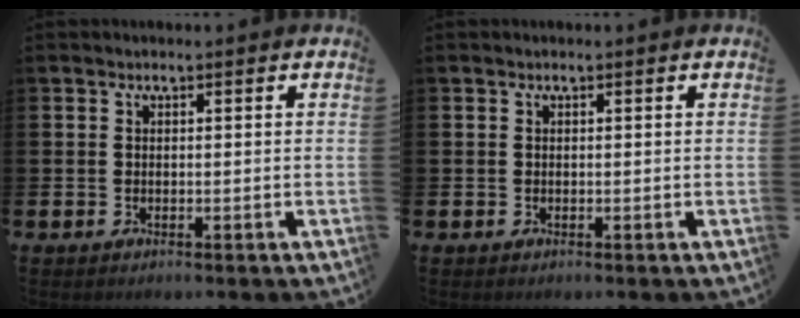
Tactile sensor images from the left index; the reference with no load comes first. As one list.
[{"total": 0.0}]